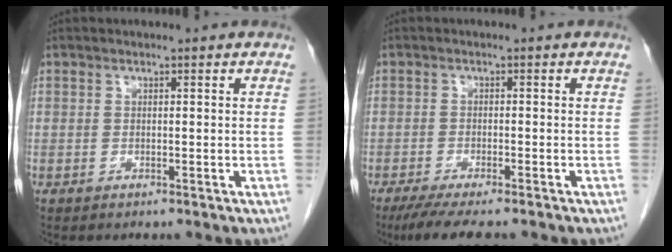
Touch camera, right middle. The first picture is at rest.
{"total": 7.8, "force": [-6.4, 1.0, 4.3], "torque": [-0.062, -0.015, -0.099]}